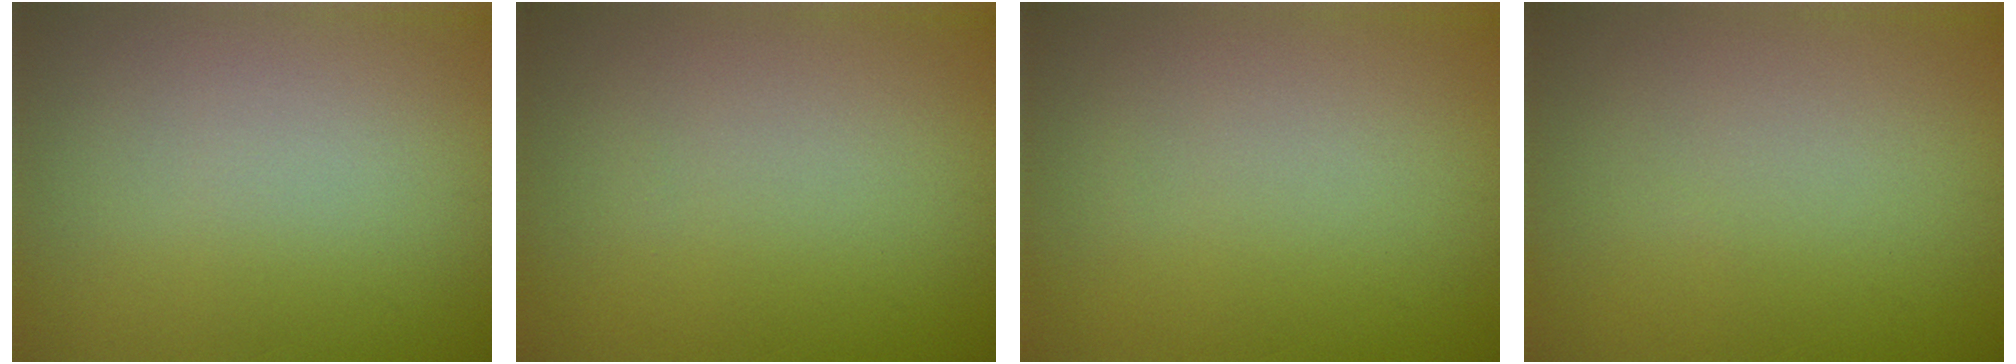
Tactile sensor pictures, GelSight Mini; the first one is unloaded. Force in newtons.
{"total": 0.0}
{"total": 0.0}
{"total": 0.0}